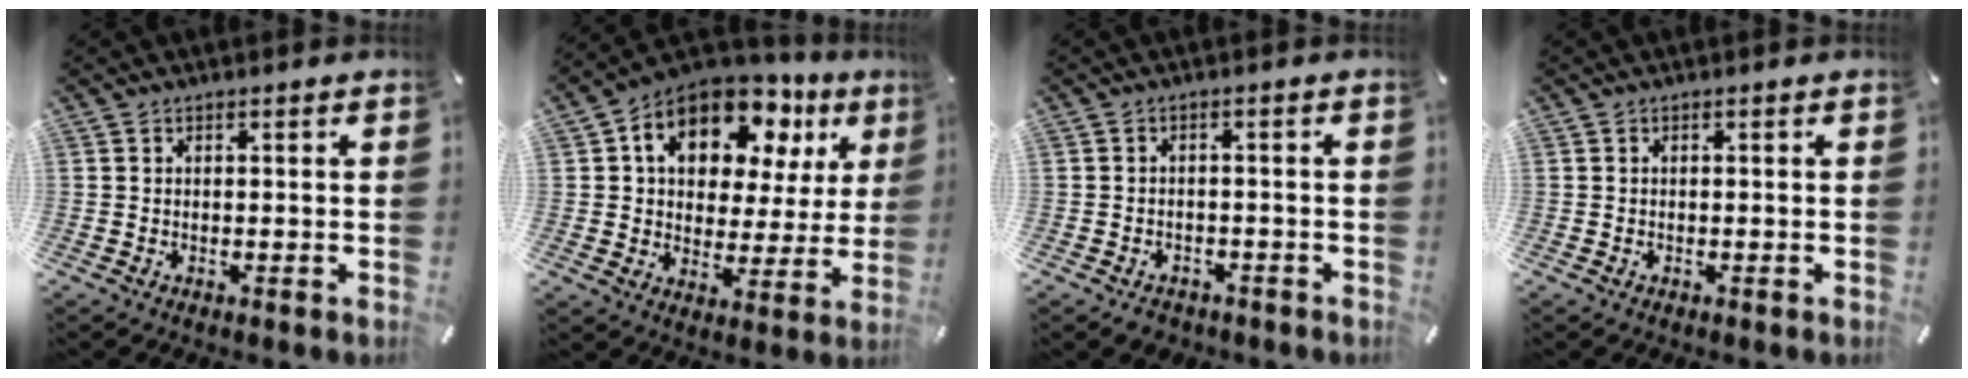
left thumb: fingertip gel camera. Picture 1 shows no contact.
{"total": 15.2, "force": [8.2, 9.9, 8.2], "torque": [-0.138, -0.043, 0.146]}
{"total": 2.6, "force": [-2.0, 1.6, 0.5], "torque": [-0.007, 0.012, -0.040]}
{"total": 0.0}